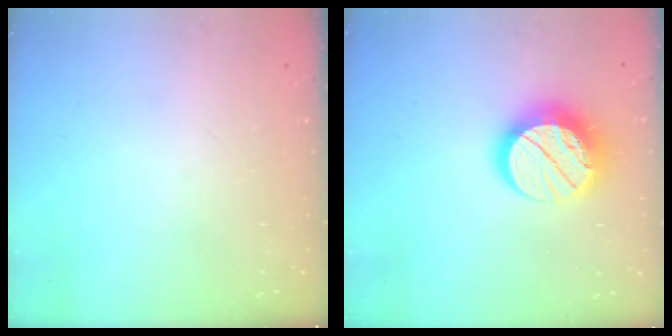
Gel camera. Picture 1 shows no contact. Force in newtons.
{"total": 14.7, "press": 14.6, "slide": 1.2}